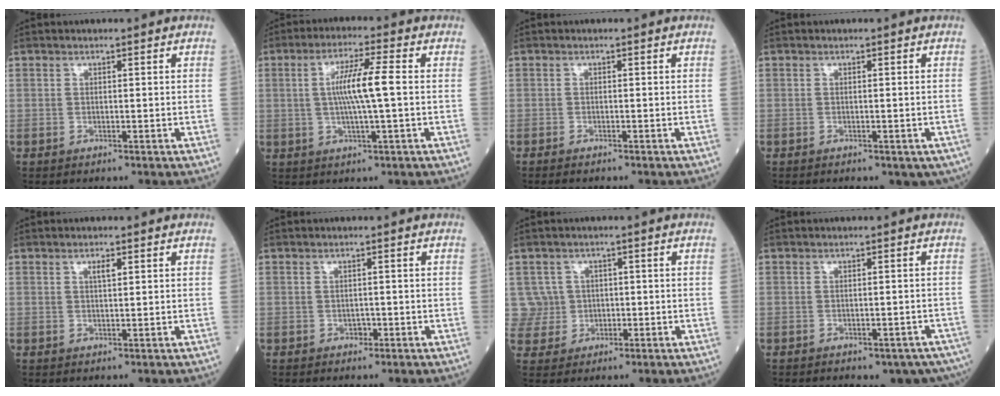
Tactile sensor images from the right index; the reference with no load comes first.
{"total": 7.3, "force": [0.4, -0.1, 7.3], "torque": [-0.136, 0.003, 0.005]}
{"total": 1.2, "force": [-1.1, 0.2, 0.5], "torque": [-0.013, -0.003, -0.014]}
{"total": 4.3, "force": [-2.8, 1.9, 2.6], "torque": [-0.022, -0.003, -0.035]}
{"total": 1.4, "force": [0.7, 0.3, 1.2], "torque": [-0.022, -0.001, 0.011]}
{"total": 0.9, "force": [-0.4, 0.7, 0.4], "torque": [-0.006, 0.002, -0.005]}
{"total": 4.6, "force": [0.6, 4.5, -0.5], "torque": [0.023, 0.016, 0.014]}
{"total": 8.1, "force": [-6.1, 3.3, 4.1], "torque": [-0.038, 0.002, -0.069]}